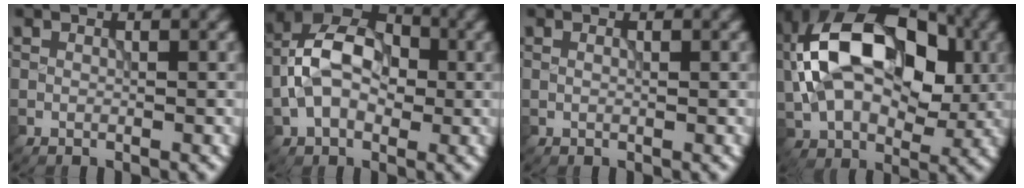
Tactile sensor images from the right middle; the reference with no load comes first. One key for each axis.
{"total": 7.7, "fx": -0.8, "fy": 5.1, "fz": 5.8, "tx": -0.104, "ty": 0.023, "tz": -0.023}
{"total": 0.6, "fx": 0.3, "fy": 0.3, "fz": 0.5, "tx": -0.007, "ty": -0.004, "tz": 0.004}
{"total": 15.5, "fx": 1.8, "fy": 9.9, "fz": 11.8, "tx": -0.205, "ty": 0.022, "tz": 0.016}